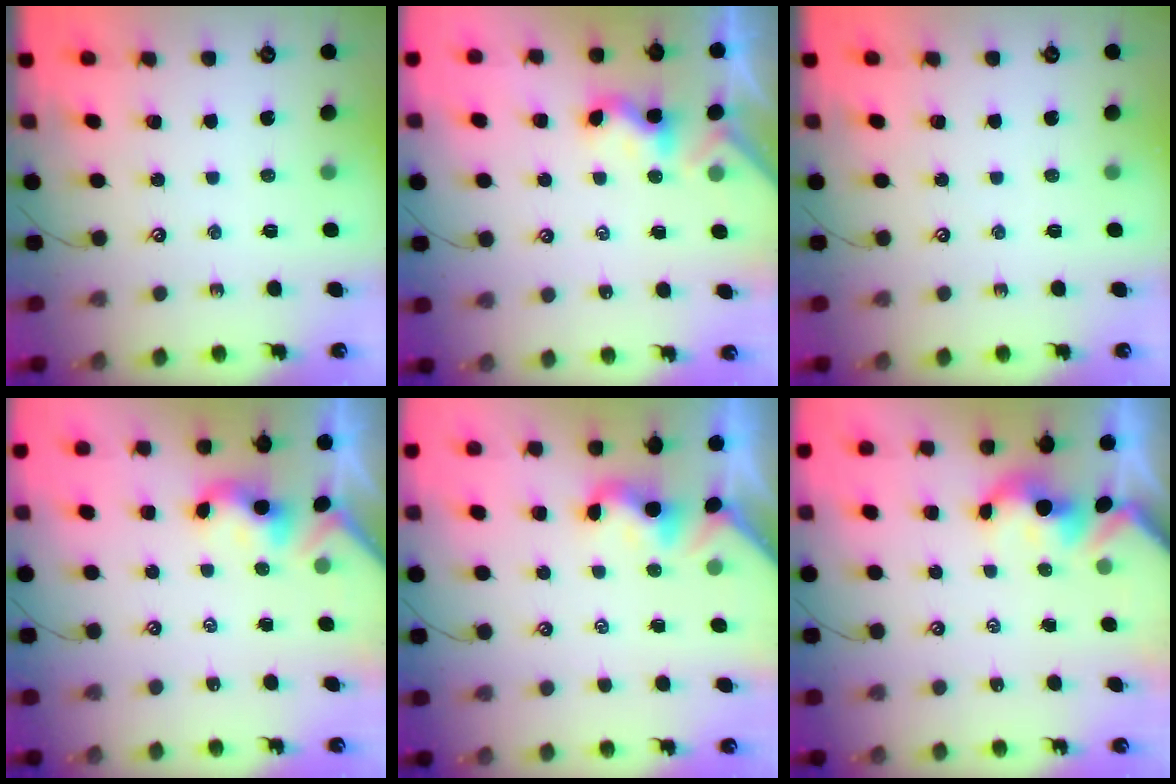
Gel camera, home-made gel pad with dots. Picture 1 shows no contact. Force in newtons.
{"total": 2.3, "press": 2.3, "slide": 0.0}
{"total": 0.0}
{"total": 2.1, "press": 2.1, "slide": 0.2}
{"total": 1.8, "press": 1.8, "slide": 0.5}
{"total": 1.6, "press": 1.6, "slide": 0.2}